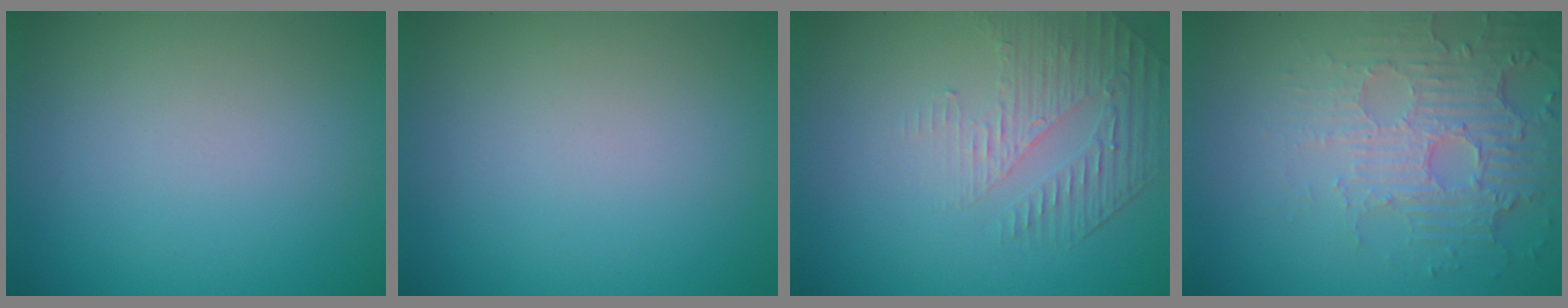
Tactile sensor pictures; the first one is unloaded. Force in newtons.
{"total": 0.0}
{"total": 1.9, "press": 1.3, "slide": 1.3}
{"total": 5.5, "press": 3.7, "slide": 4.0}